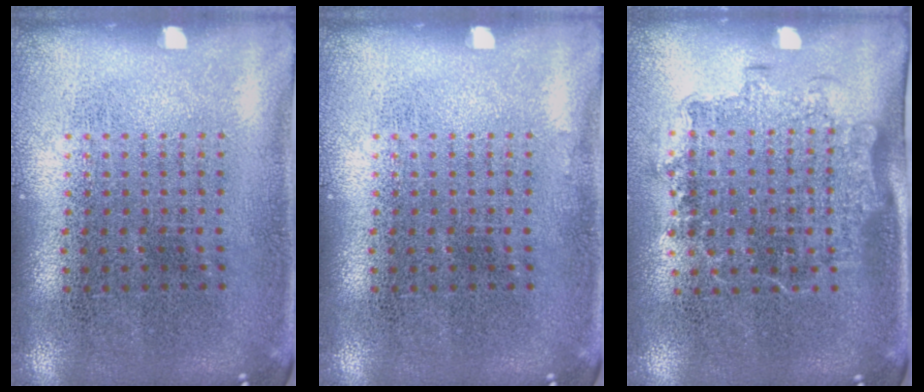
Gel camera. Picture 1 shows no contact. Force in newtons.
{"total": 0.0}
{"total": 1.4, "press": 1.2, "slide": 0.8}